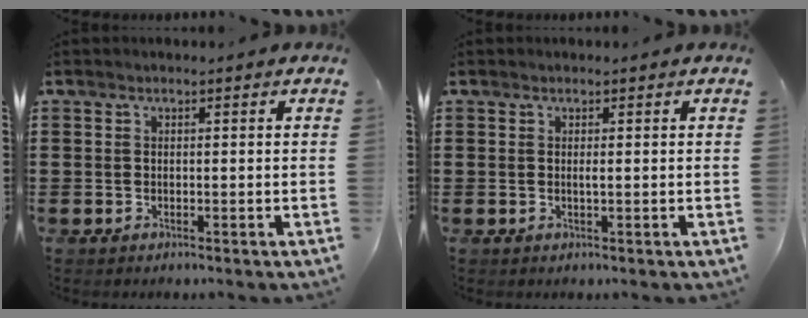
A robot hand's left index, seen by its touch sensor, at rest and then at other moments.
{"total": 0.7, "force": [0.2, 0.0, 0.7], "torque": [-0.012, -0.004, 0.004]}